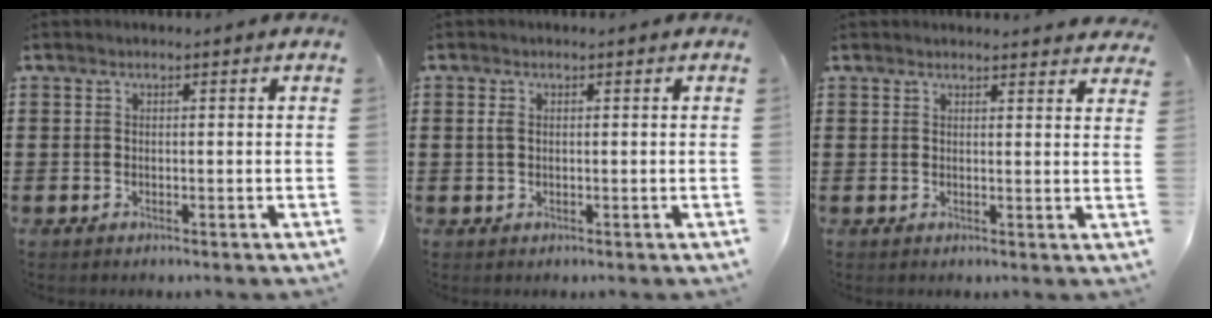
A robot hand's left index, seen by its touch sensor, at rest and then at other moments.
{"total": 1.3, "force": [0.2, 0.8, 1.0], "torque": [-0.023, 0.005, 0.004]}
{"total": 2.0, "force": [2.0, 0.1, 0.1], "torque": [0.000, -0.007, 0.037]}